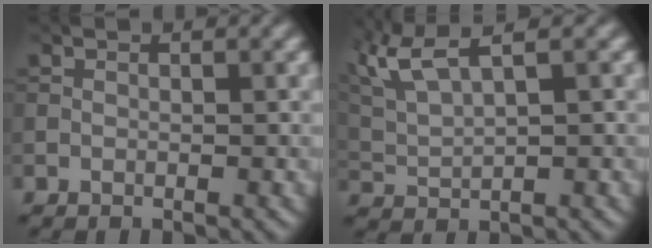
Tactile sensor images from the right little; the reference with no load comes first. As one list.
[{"total": 4.1, "force": [2.8, 0.7, 2.9], "torque": [-0.079, 0.025, 0.075]}]